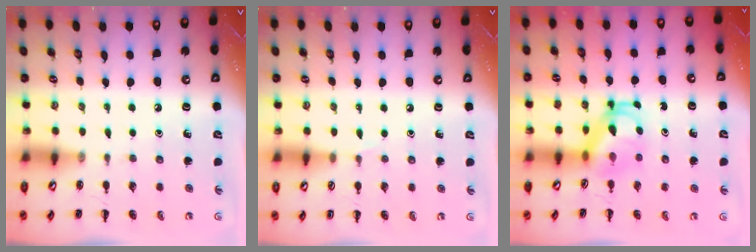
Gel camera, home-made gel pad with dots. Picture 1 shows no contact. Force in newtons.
{"total": 3.1, "press": 2.9, "slide": 1.1}
{"total": 5.4, "press": 5.3, "slide": 1.0}